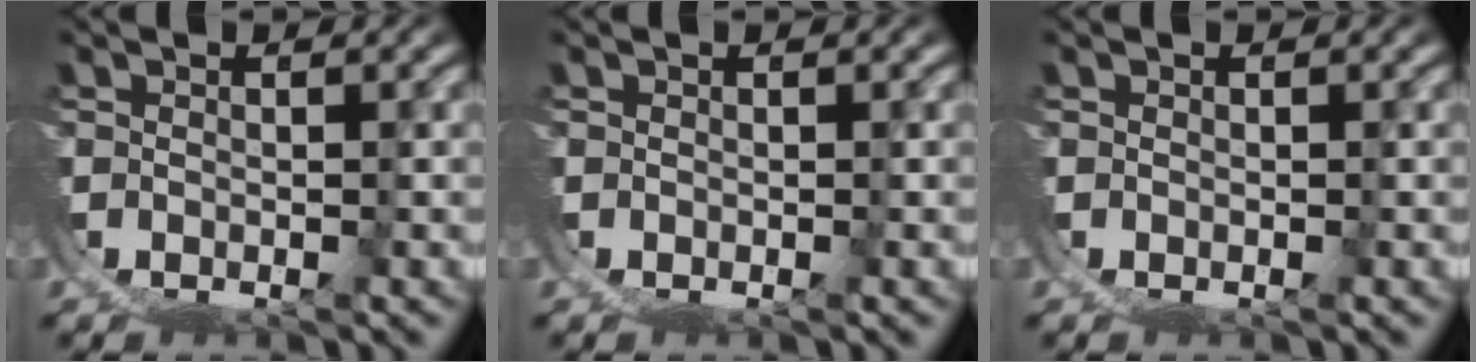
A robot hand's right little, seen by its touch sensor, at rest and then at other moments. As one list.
[{"total": 0.0}, {"total": 0.0}]